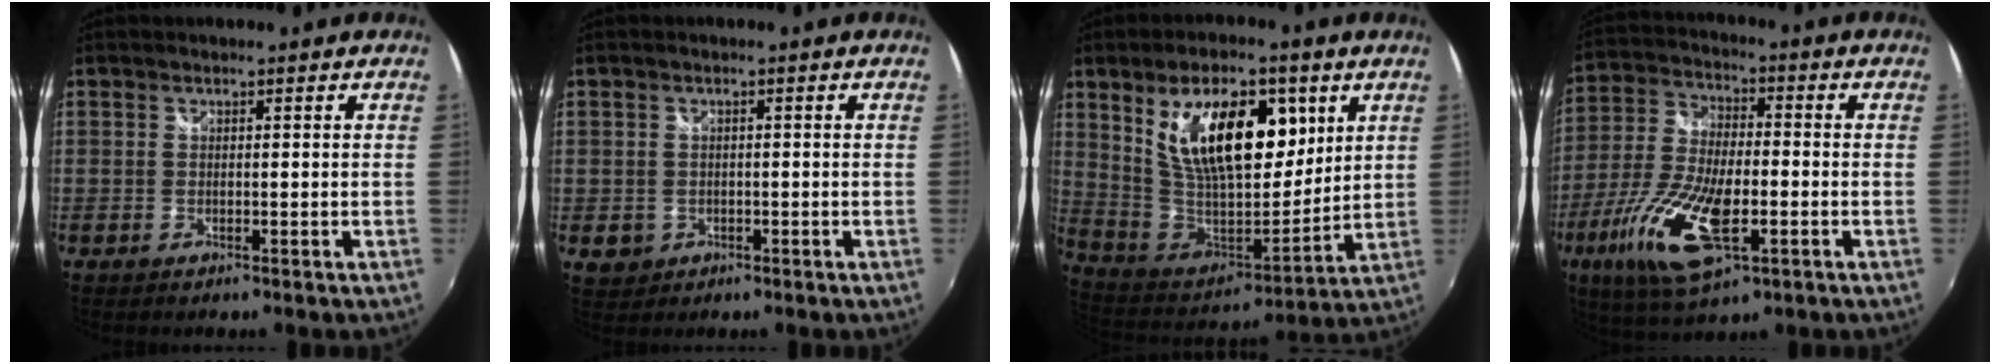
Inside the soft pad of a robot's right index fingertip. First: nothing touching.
{"total": 3.3, "force": [-0.7, 3.1, 0.7], "torque": [-0.018, 0.000, -0.003]}
{"total": 22.6, "force": [8.4, 10.9, 17.9], "torque": [-0.318, 0.005, 0.161]}
{"total": 16.3, "force": [-6.5, 6.0, 13.7], "torque": [-0.289, -0.028, -0.121]}